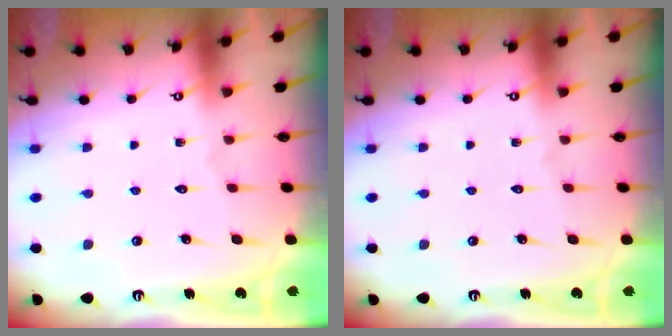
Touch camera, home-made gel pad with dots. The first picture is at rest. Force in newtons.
{"total": 0.0}